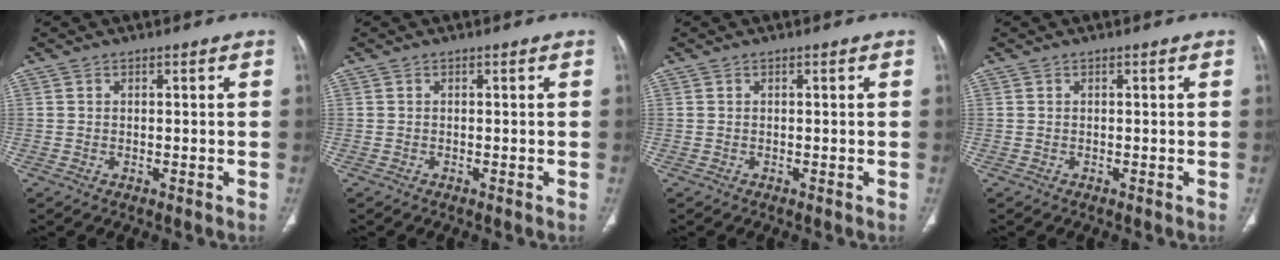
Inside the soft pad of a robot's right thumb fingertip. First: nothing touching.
{"total": 0.0}
{"total": 0.0}
{"total": 0.0}